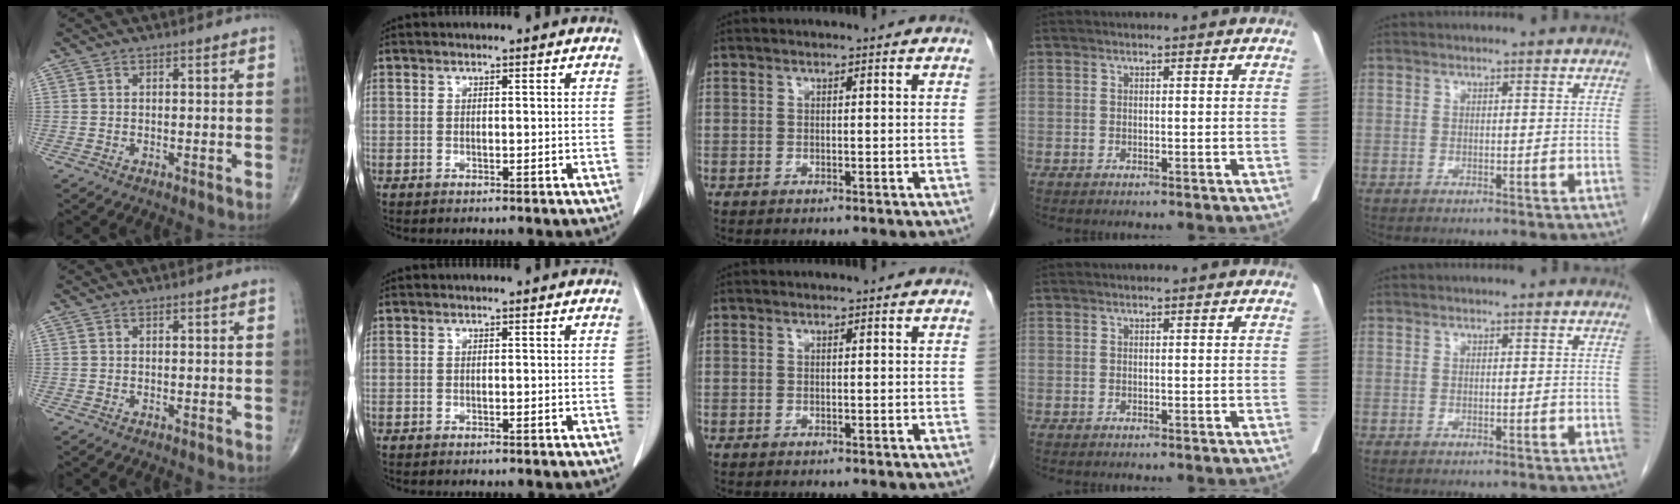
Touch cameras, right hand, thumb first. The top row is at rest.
{}